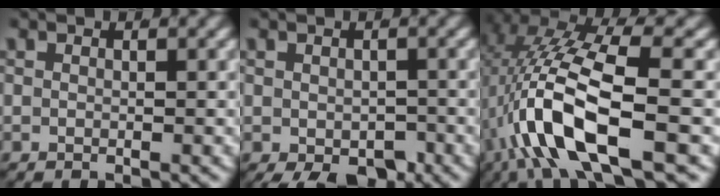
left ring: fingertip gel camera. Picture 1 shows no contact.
{"total": 3.8, "force": [-2.1, 2.1, 2.3], "torque": [-0.037, -0.032, -0.015]}
{"total": 10.9, "force": [-1.8, 4.6, 9.7], "torque": [-0.207, -0.031, -0.011]}